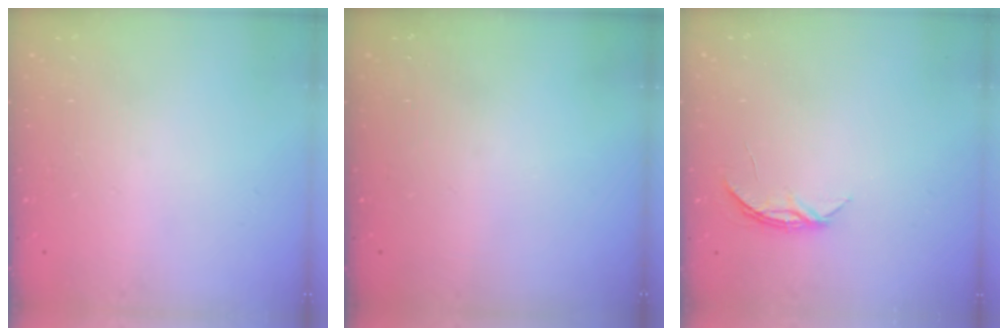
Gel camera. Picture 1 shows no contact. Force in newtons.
{"total": 0.0}
{"total": 3.7, "press": 3.7, "slide": 0.4}